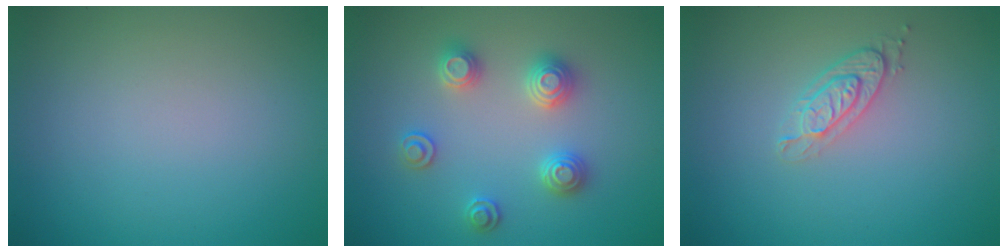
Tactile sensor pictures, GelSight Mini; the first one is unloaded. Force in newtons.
{"total": 2.9, "press": 2.8, "slide": 0.3}
{"total": 2.1, "press": 1.9, "slide": 0.8}